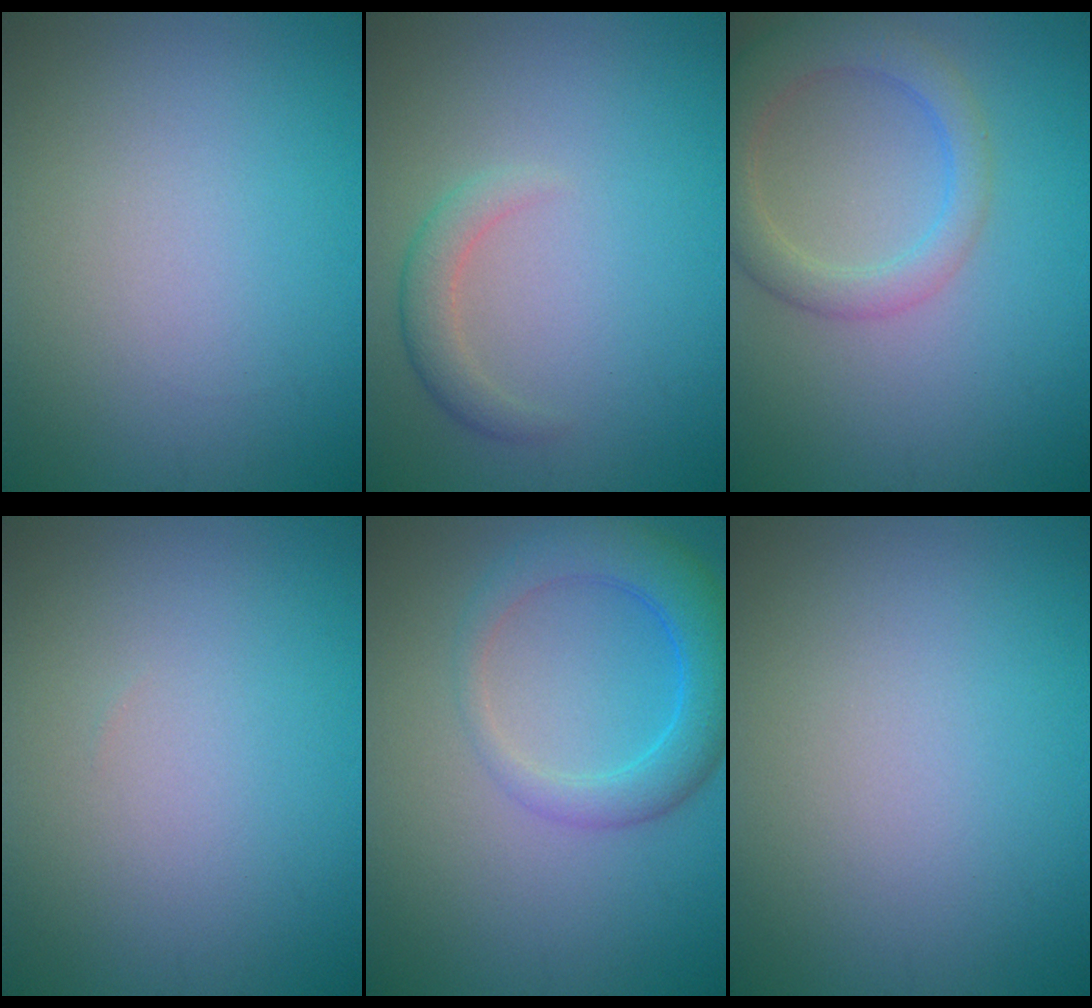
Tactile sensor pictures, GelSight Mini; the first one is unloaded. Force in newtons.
{"total": 2.0, "press": 2.0, "slide": 0.1}
{"total": 4.2, "press": 4.2, "slide": 0.2}
{"total": 0.0}
{"total": 4.5, "press": 4.5, "slide": 0.3}
{"total": 0.0}